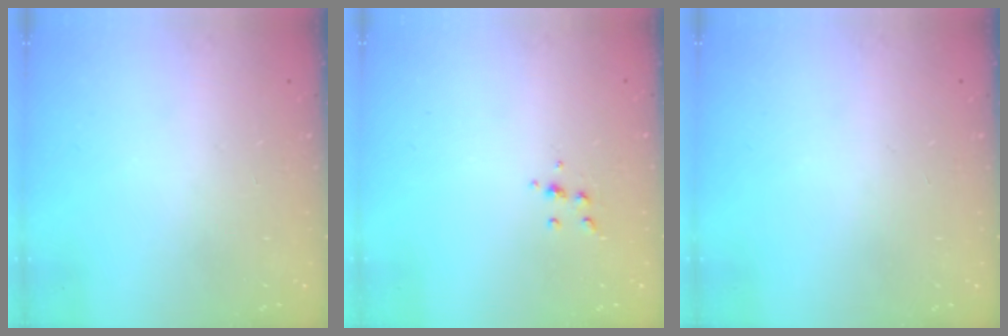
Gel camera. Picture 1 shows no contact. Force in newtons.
{"total": 4.8, "press": 4.8, "slide": 0.5}
{"total": 0.0}